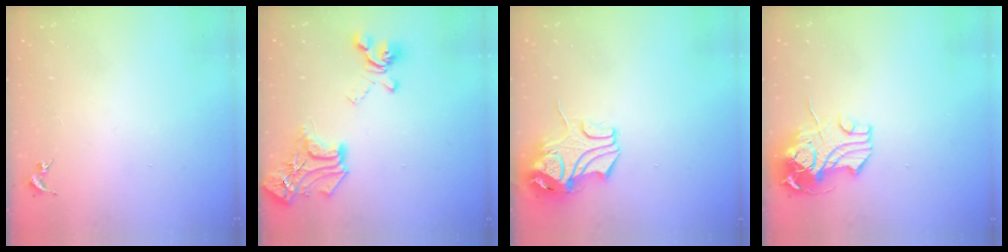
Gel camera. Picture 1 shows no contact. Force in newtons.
{"total": 19.7, "press": 19.7, "slide": 1.4}
{"total": 10.5, "press": 10.3, "slide": 1.7}
{"total": 12.2, "press": 12.0, "slide": 2.1}